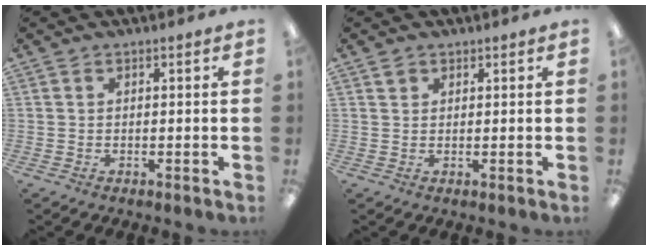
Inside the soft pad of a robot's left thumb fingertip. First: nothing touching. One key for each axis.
{"total": 1.5, "fx": 1.0, "fy": 1.1, "fz": 0.2, "tx": 0.003, "ty": -0.002, "tz": 0.017}